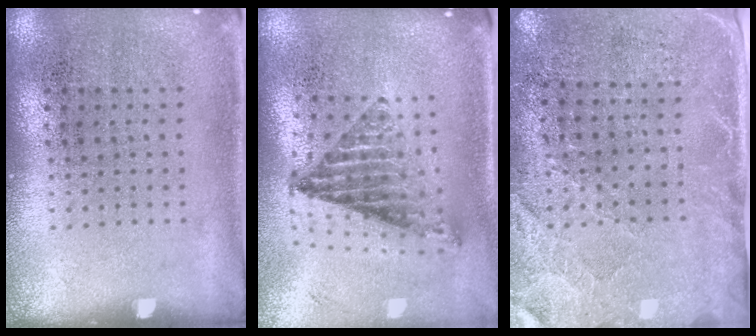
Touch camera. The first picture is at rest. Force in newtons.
{"total": 1.3, "press": 1.2, "slide": 0.6}
{"total": 2.8, "press": 2.4, "slide": 1.3}